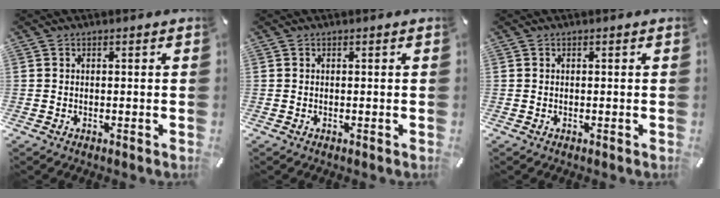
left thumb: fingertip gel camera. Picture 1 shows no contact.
{"total": 0.0}
{"total": 0.0}